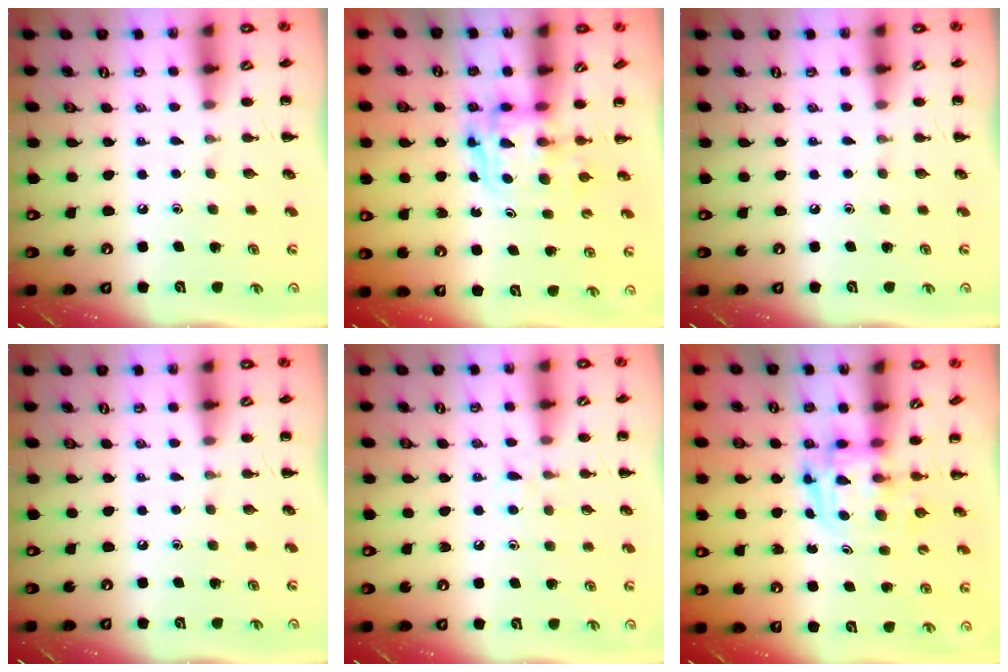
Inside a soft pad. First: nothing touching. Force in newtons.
{"total": 3.9, "press": 3.8, "slide": 0.8}
{"total": 0.0}
{"total": 0.0}
{"total": 5.8, "press": 5.4, "slide": 2.3}
{"total": 3.3, "press": 3.3, "slide": 0.5}